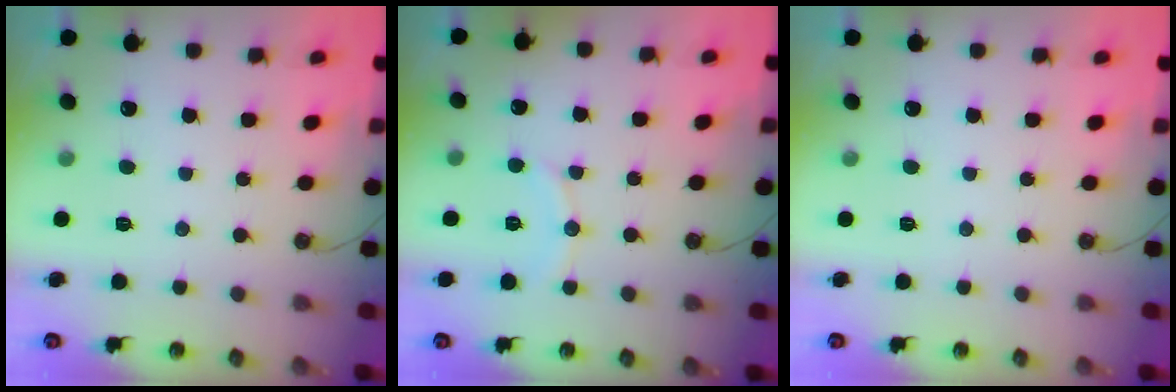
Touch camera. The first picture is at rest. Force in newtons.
{"total": 6.5, "press": 6.5, "slide": 0.7}
{"total": 0.0}